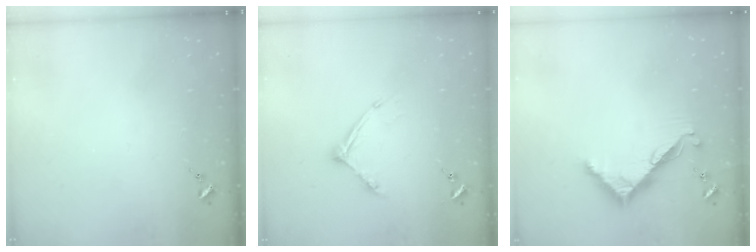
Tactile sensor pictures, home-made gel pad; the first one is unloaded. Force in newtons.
{"total": 10.0, "press": 9.9, "slide": 0.7}
{"total": 8.7, "press": 8.7, "slide": 0.6}